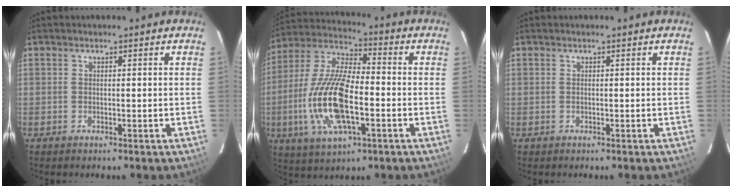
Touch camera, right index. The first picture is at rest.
{"total": 17.8, "force": [-4.3, 6.8, 15.9], "torque": [-0.335, -0.007, -0.084]}
{"total": 0.0}